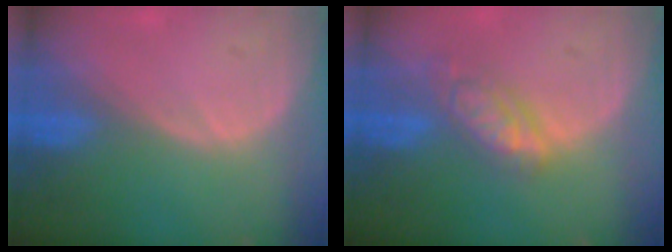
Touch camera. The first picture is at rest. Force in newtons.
{"total": 5.5, "press": 5.0, "slide": 2.4}